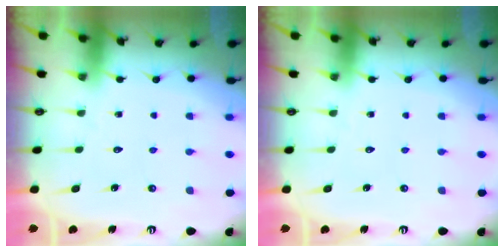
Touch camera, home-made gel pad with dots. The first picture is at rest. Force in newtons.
{"total": 0.0}